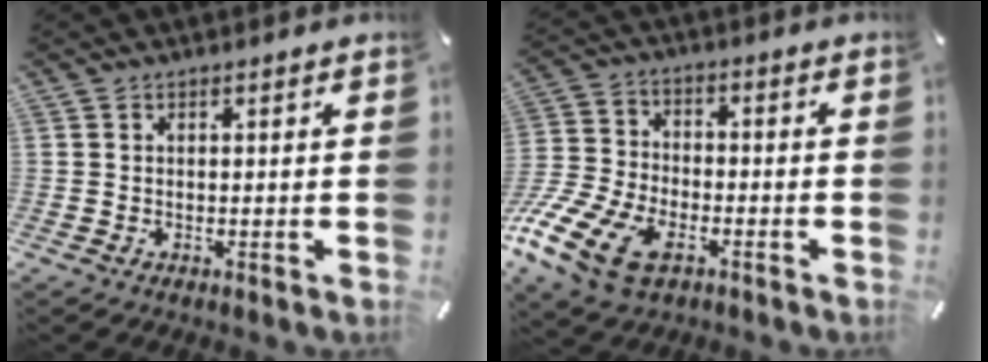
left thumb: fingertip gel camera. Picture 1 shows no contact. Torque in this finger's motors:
{"motor_torque": [0.81, 1.79, 0.75, 0.69, 0.19]}